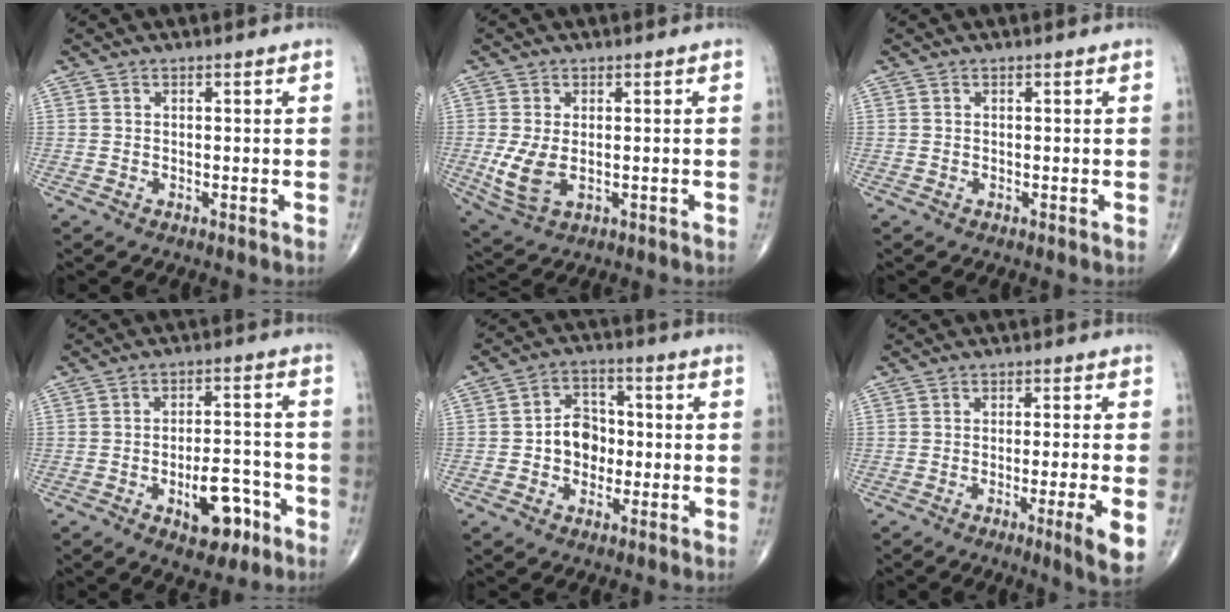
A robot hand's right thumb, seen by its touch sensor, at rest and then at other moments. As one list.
[{"total": 6.0, "force": [-0.7, 3.4, 4.9], "torque": [-0.108, -0.012, -0.007]}, {"total": 0.0}, {"total": 9.7, "force": [-4.4, 4.8, 7.1], "torque": [-0.083, 0.034, -0.061]}, {"total": 7.5, "force": [-0.9, 6.0, 4.4], "torque": [-0.037, 0.023, -0.024]}, {"total": 6.7, "force": [-2.1, -0.1, 6.3], "torque": [-0.096, -0.010, -0.034]}]